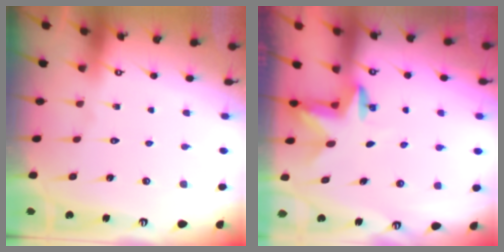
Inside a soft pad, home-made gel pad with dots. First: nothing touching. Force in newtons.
{"total": 2.9, "press": 2.8, "slide": 0.6}